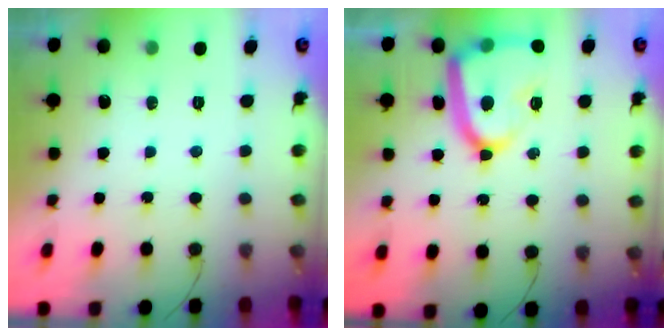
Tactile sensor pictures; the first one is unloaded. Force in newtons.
{"total": 17.7, "press": 17.6, "slide": 1.7}